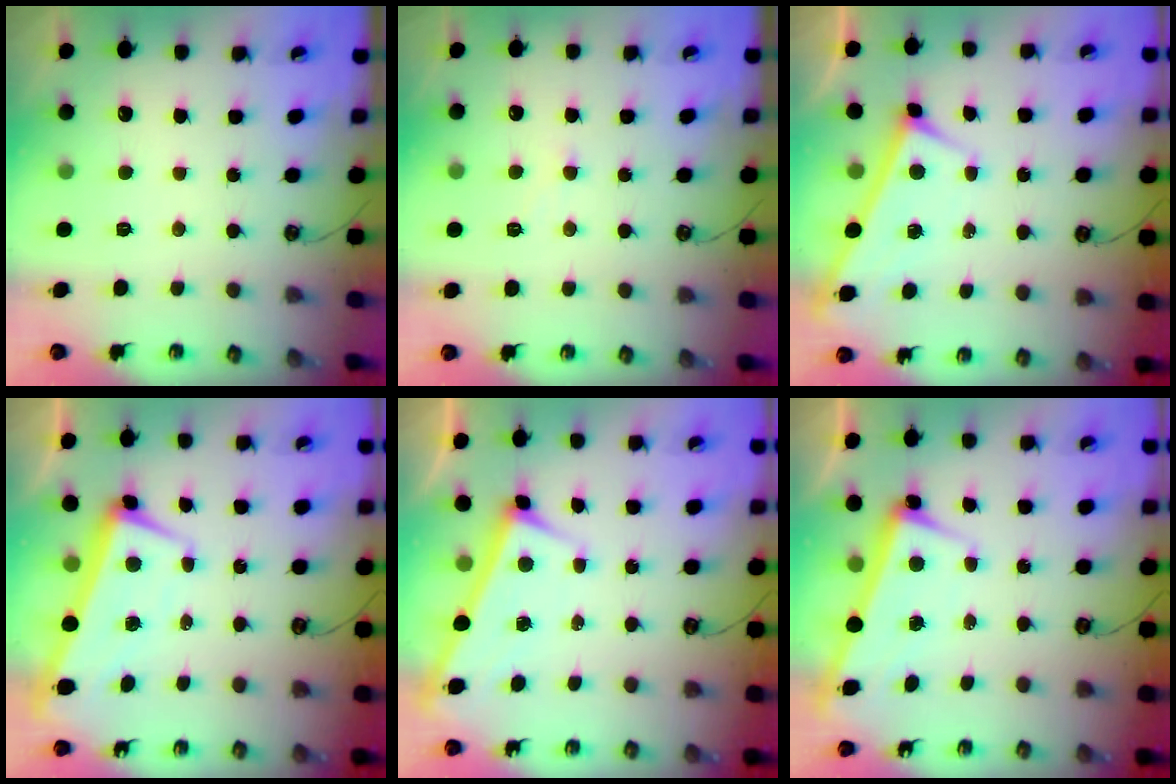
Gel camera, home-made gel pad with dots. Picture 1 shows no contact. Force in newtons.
{"total": 1.0, "press": 0.9, "slide": 0.4}
{"total": 3.3, "press": 3.3, "slide": 0.3}
{"total": 2.5, "press": 1.9, "slide": 1.7}
{"total": 3.0, "press": 3.0, "slide": 0.2}
{"total": 2.6, "press": 2.4, "slide": 0.9}